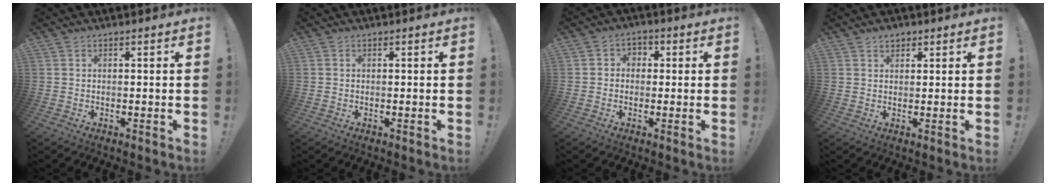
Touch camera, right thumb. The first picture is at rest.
{"total": 0.0}
{"total": 3.6, "force": [-1.0, 3.2, 1.4], "torque": [-0.018, 0.012, -0.018]}
{"total": 2.5, "force": [1.7, 1.8, 0.7], "torque": [-0.005, -0.006, 0.030]}